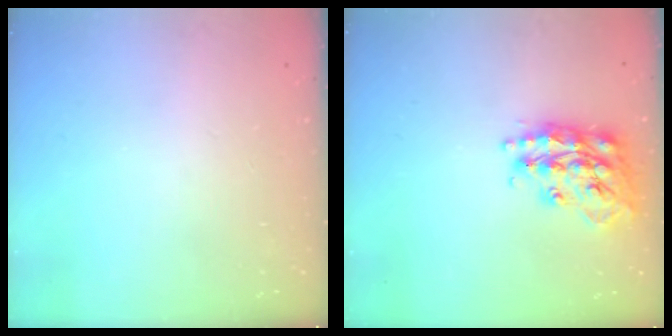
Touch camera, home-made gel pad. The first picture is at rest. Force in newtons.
{"total": 19.7, "press": 19.7, "slide": 1.7}